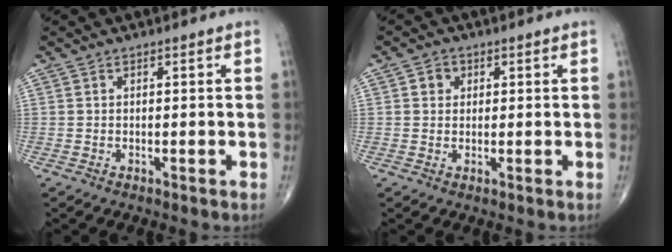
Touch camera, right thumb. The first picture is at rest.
{"total": 1.7, "force": [0.4, 1.5, 0.5], "torque": [0.000, 0.001, 0.003]}